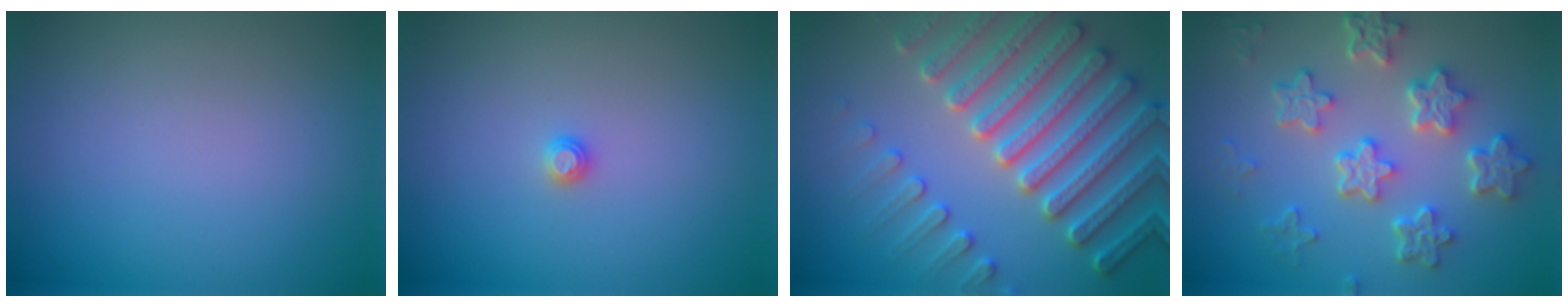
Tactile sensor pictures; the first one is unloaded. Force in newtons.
{"total": 0.8, "press": 0.8, "slide": 0.1}
{"total": 7.4, "press": 7.2, "slide": 2.0}
{"total": 6.2, "press": 4.9, "slide": 3.9}